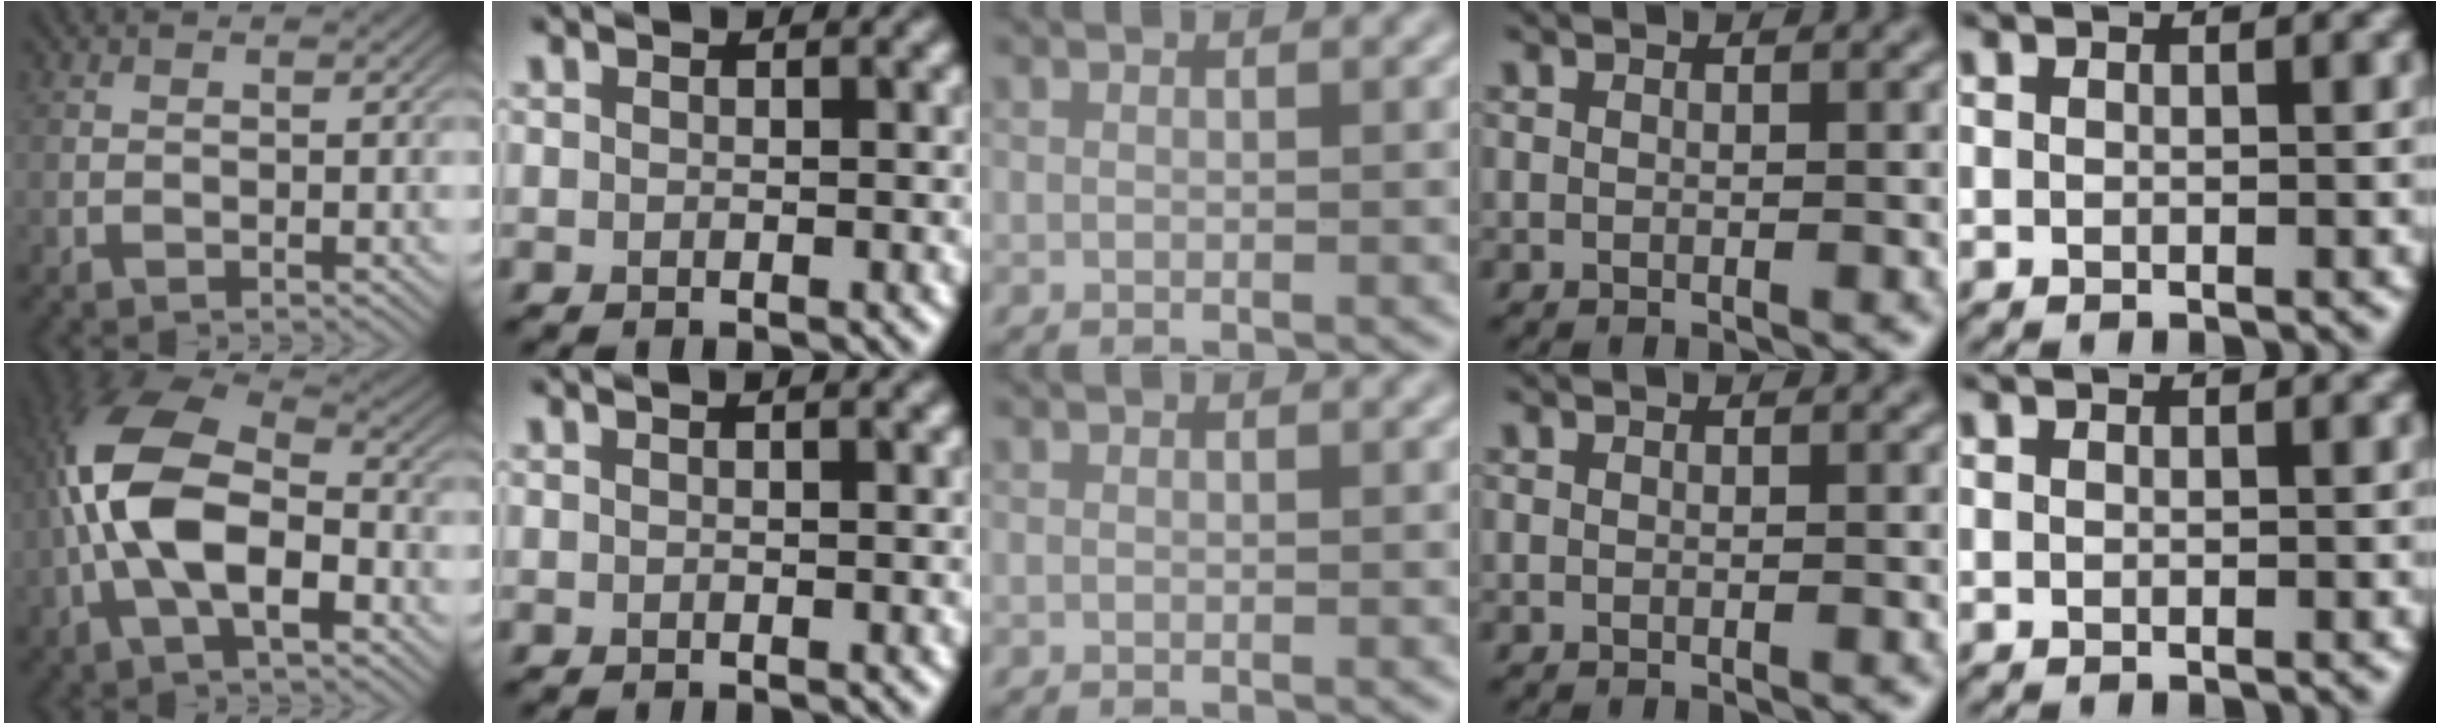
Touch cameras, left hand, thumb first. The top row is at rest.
{"thumb": {"total": 12.8, "force": [-2.5, 6.6, 10.7], "torque": [-0.227, 0.007, -0.062]}, "index": {"total": 0.8, "force": [0.3, 0.2, 0.7], "torque": [-0.011, 0.004, 0.000]}}